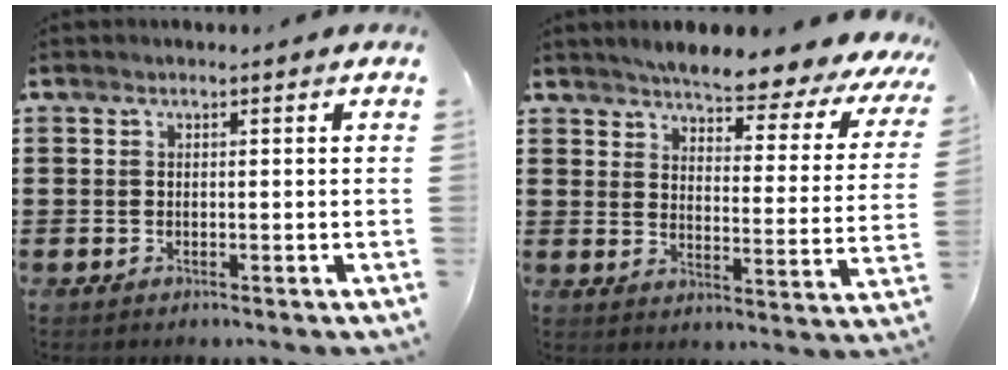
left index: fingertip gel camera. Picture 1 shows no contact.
{"total": 4.7, "force": [4.4, 0.1, 1.5], "torque": [-0.042, -0.043, 0.067]}